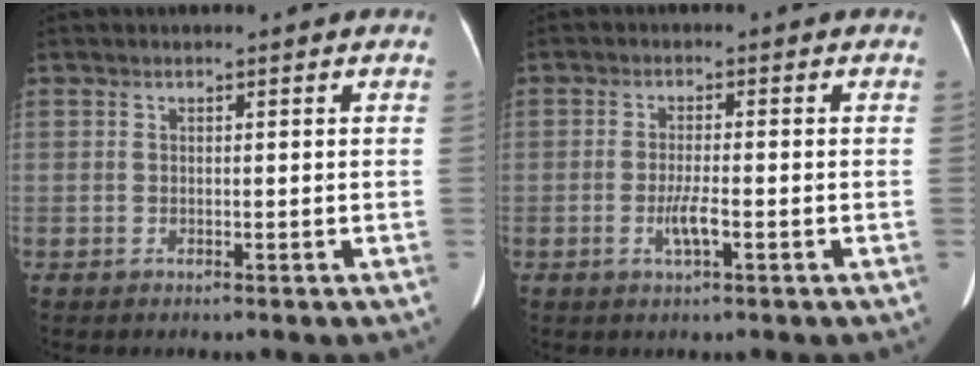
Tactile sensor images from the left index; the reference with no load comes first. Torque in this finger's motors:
{"motor_torque": [0.45, 0.08, 0.34, 0.09]}